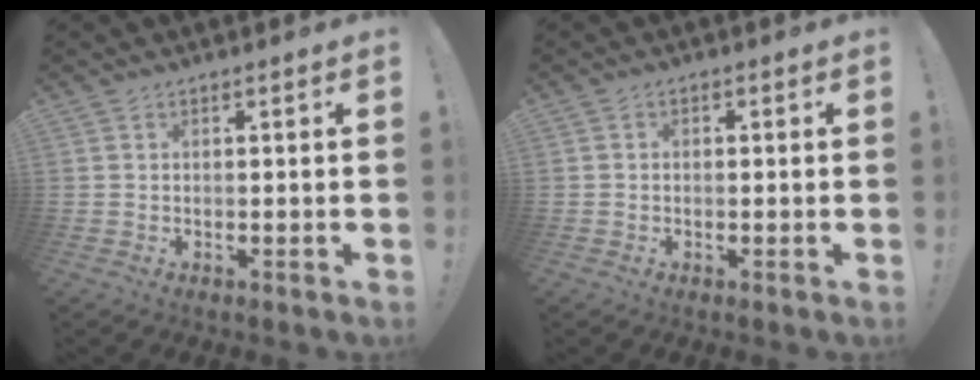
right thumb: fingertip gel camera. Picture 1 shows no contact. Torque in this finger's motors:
{"motor_torque": [-0.18, 0.18, -0.30, 0.03, 0.07]}